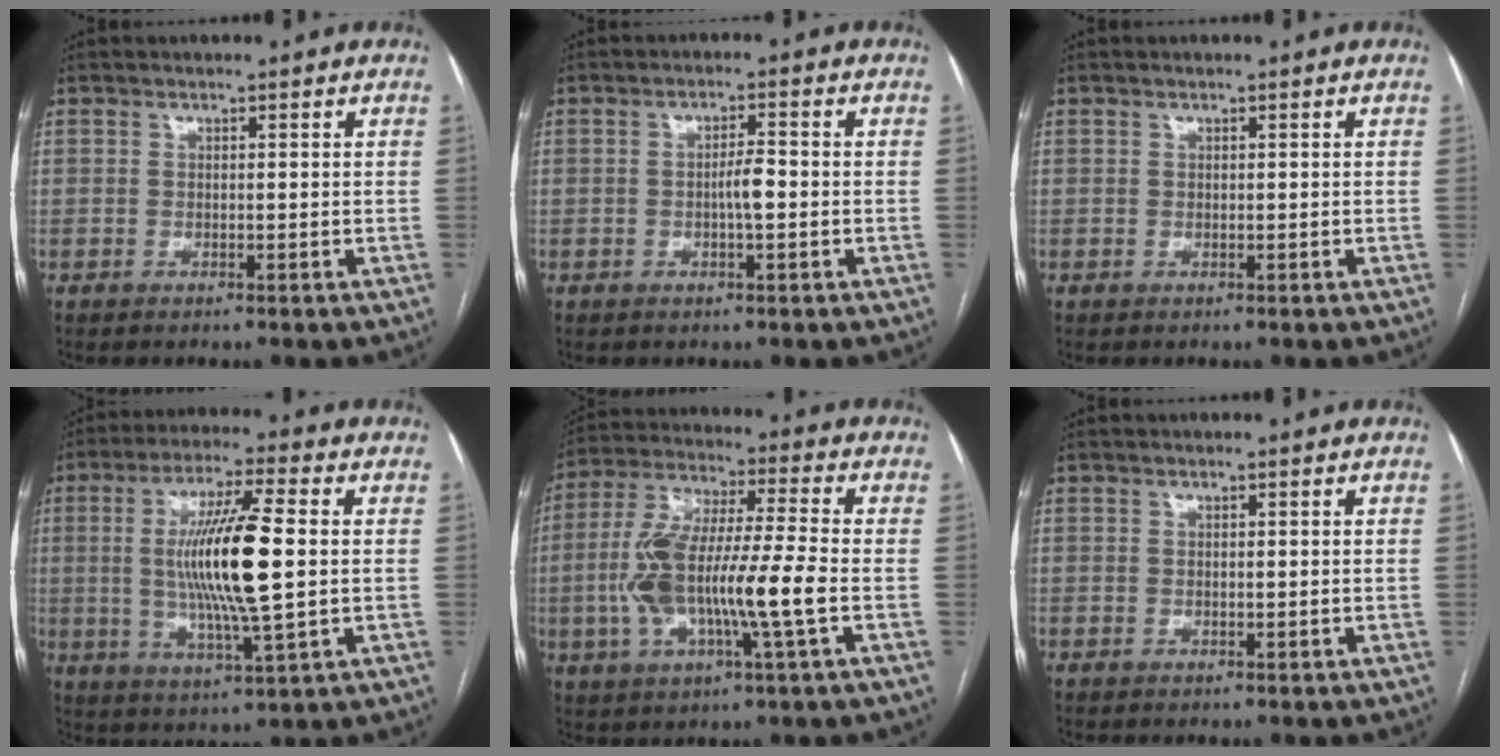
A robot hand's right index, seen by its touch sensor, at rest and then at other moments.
{"total": 3.0, "force": [-0.6, 0.5, 2.9], "torque": [-0.049, 0.003, -0.010]}
{"total": 0.0}
{"total": 14.5, "force": [0.7, 1.2, 14.5], "torque": [-0.272, -0.004, 0.011]}
{"total": 15.5, "force": [-2.8, 1.8, 15.1], "torque": [-0.311, 0.009, -0.051]}
{"total": 0.0}